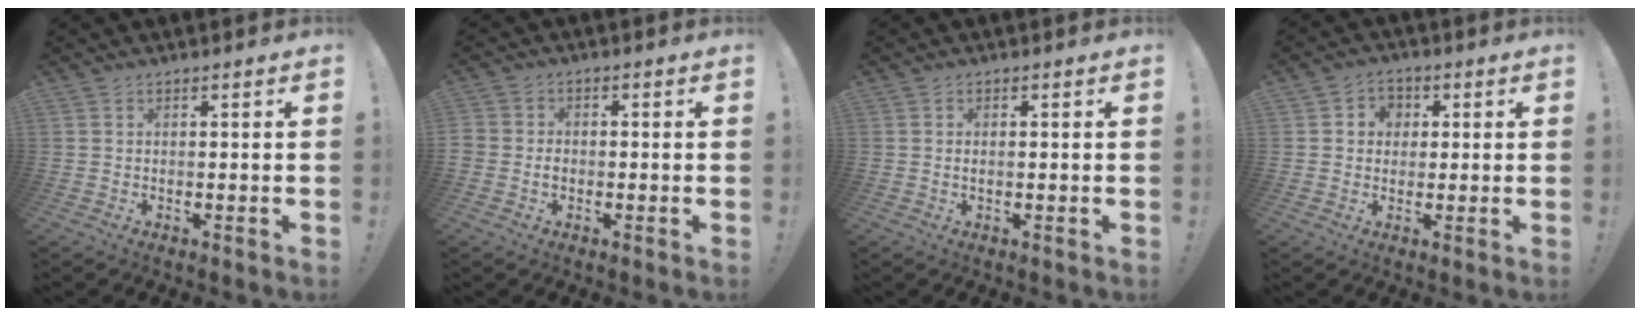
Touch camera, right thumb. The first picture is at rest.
{"total": 2.5, "force": [-1.2, 2.0, 0.9], "torque": [-0.012, 0.005, -0.023]}
{"total": 0.8, "force": [-0.1, 0.3, 0.7], "torque": [-0.019, 0.004, -0.001]}
{"total": 4.6, "force": [0.3, 4.4, 1.5], "torque": [-0.027, 0.006, 0.005]}